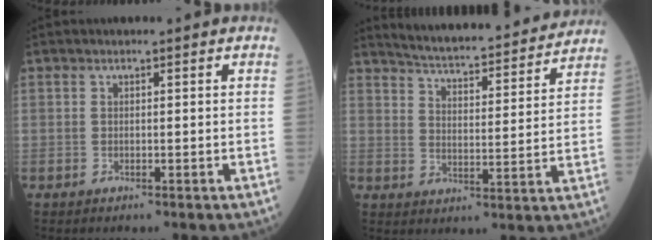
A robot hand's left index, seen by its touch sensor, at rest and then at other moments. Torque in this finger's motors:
{"motor_torque": [0.38, -0.44, 0.02, 0.04]}